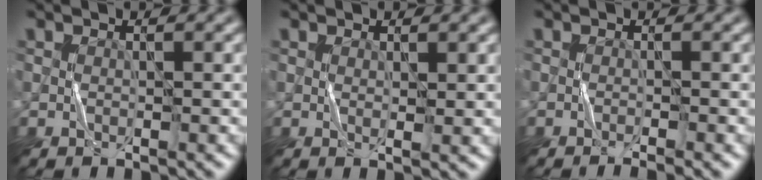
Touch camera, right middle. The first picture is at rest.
{"total": 1.0, "force": [0.4, 0.2, 0.8], "torque": [-0.013, -0.003, 0.008]}
{"total": 1.6, "force": [-1.1, 0.2, 1.2], "torque": [-0.015, -0.001, -0.020]}